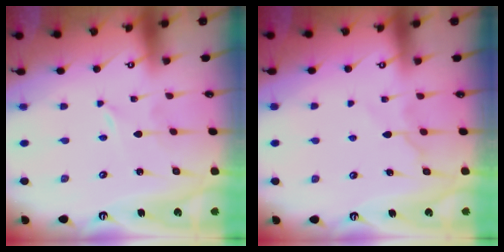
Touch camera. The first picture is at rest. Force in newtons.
{"total": 5.8, "press": 5.8, "slide": 0.7}